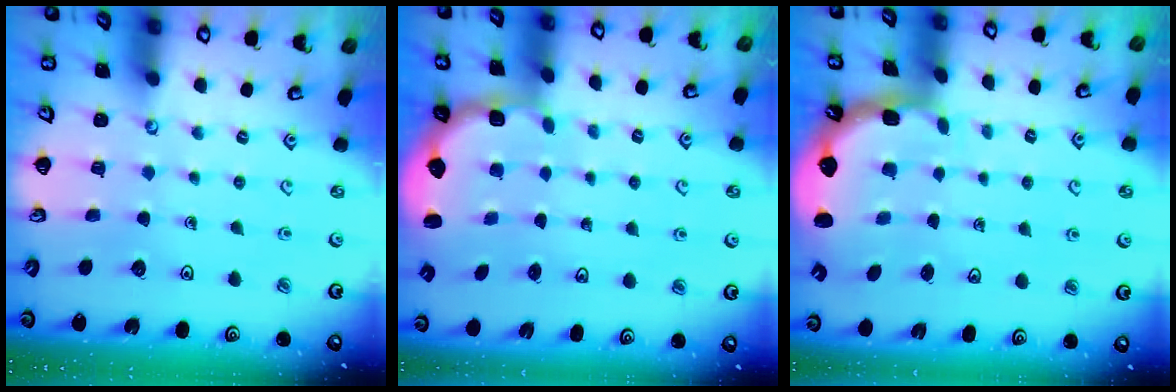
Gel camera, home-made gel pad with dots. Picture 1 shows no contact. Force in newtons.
{"total": 2.8, "press": 2.1, "slide": 1.8}
{"total": 2.5, "press": 1.7, "slide": 1.8}